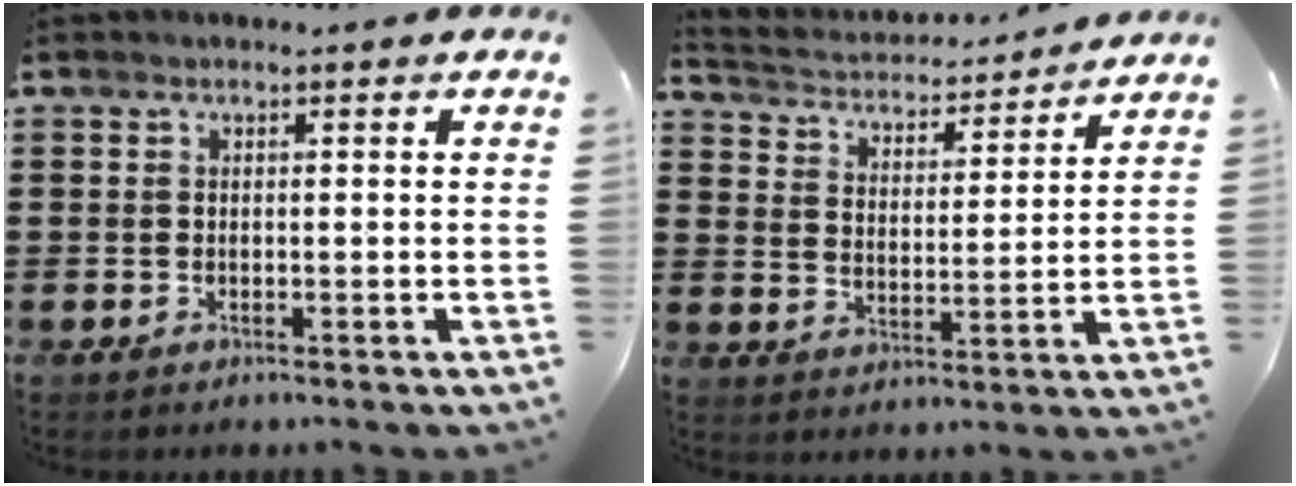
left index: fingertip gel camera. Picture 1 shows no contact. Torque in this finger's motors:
{"motor_torque": [0.19, 0.18, 0.04, -0.01]}